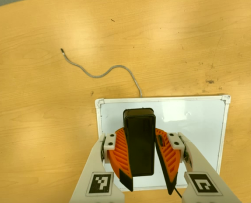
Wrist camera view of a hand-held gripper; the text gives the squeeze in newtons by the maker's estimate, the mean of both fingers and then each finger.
{"total": 9.3, "left": 9.3, "right": 9.3}